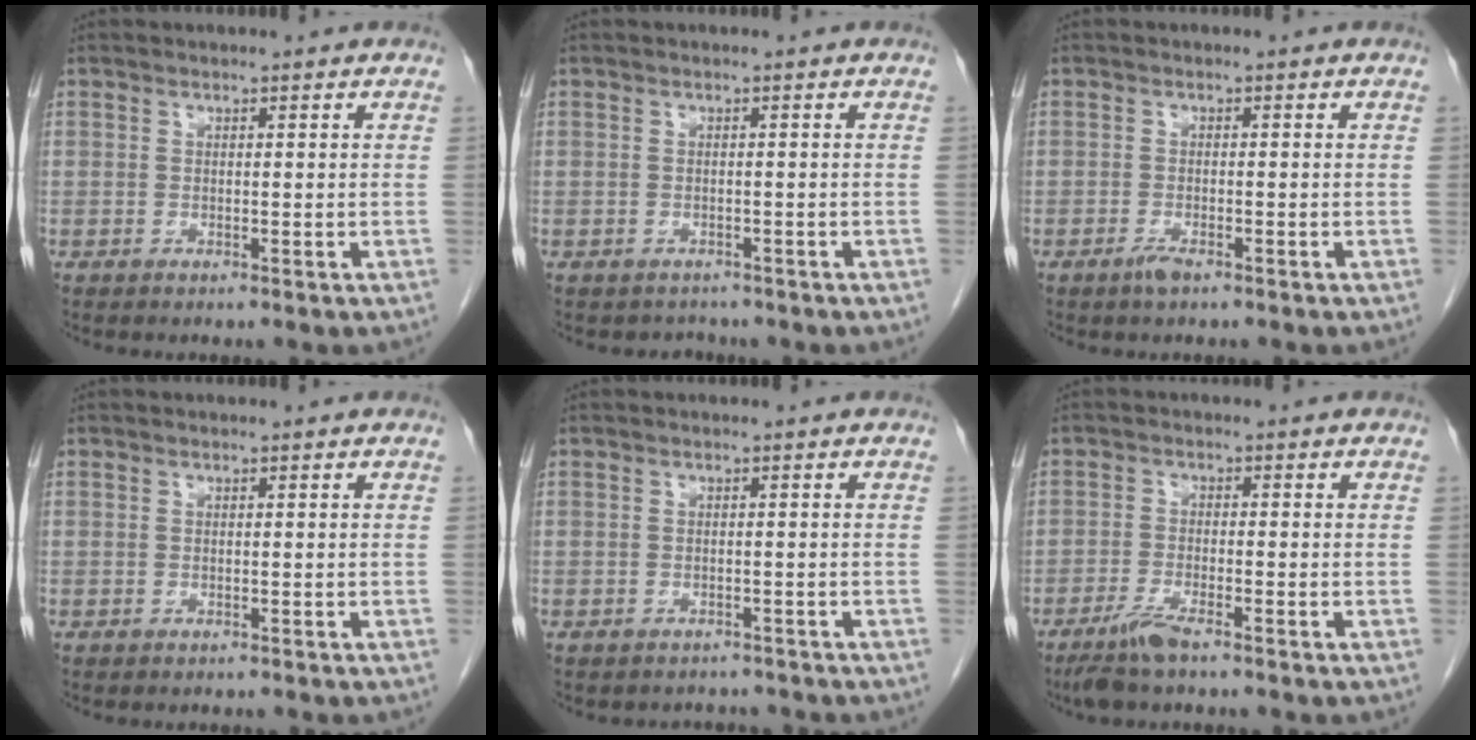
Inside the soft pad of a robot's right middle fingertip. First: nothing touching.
{"total": 1.8, "force": [-1.5, 0.9, -0.3], "torque": [-0.003, -0.001, -0.024]}
{"total": 1.8, "force": [-1.3, 0.3, 1.2], "torque": [-0.029, -0.002, -0.024]}
{"total": 0.7, "force": [-0.6, 0.3, 0.1], "torque": [-0.008, -0.001, -0.011]}
{"total": 2.9, "force": [-2.6, 1.2, -0.2], "torque": [0.002, 0.003, -0.036]}
{"total": 4.6, "force": [-3.5, 0.4, 3.0], "torque": [-0.071, -0.011, -0.067]}